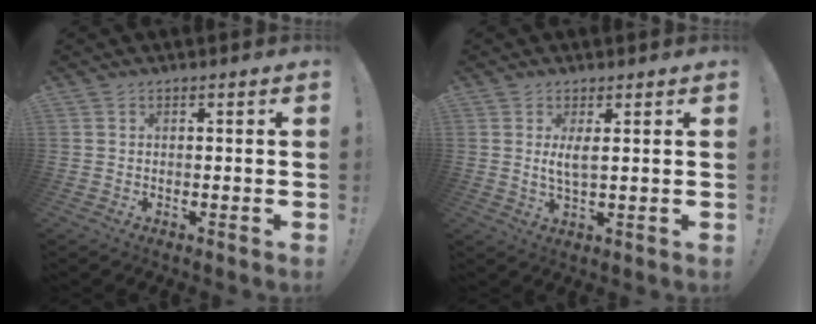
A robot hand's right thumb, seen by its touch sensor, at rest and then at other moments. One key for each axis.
{"total": 4.0, "fx": 1.1, "fy": 0.8, "fz": 3.7, "tx": -0.066, "ty": -0.007, "tz": 0.018}